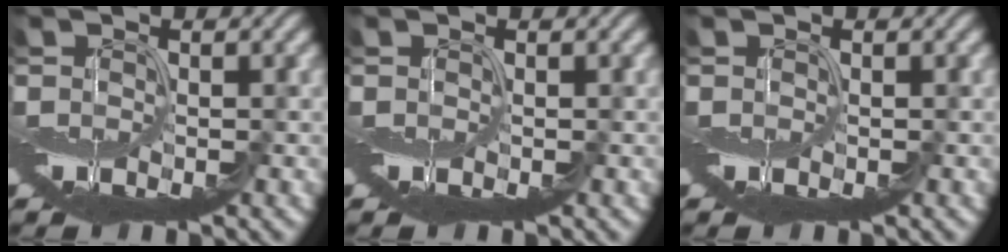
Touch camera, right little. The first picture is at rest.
{"total": 0.0}
{"total": 0.0}